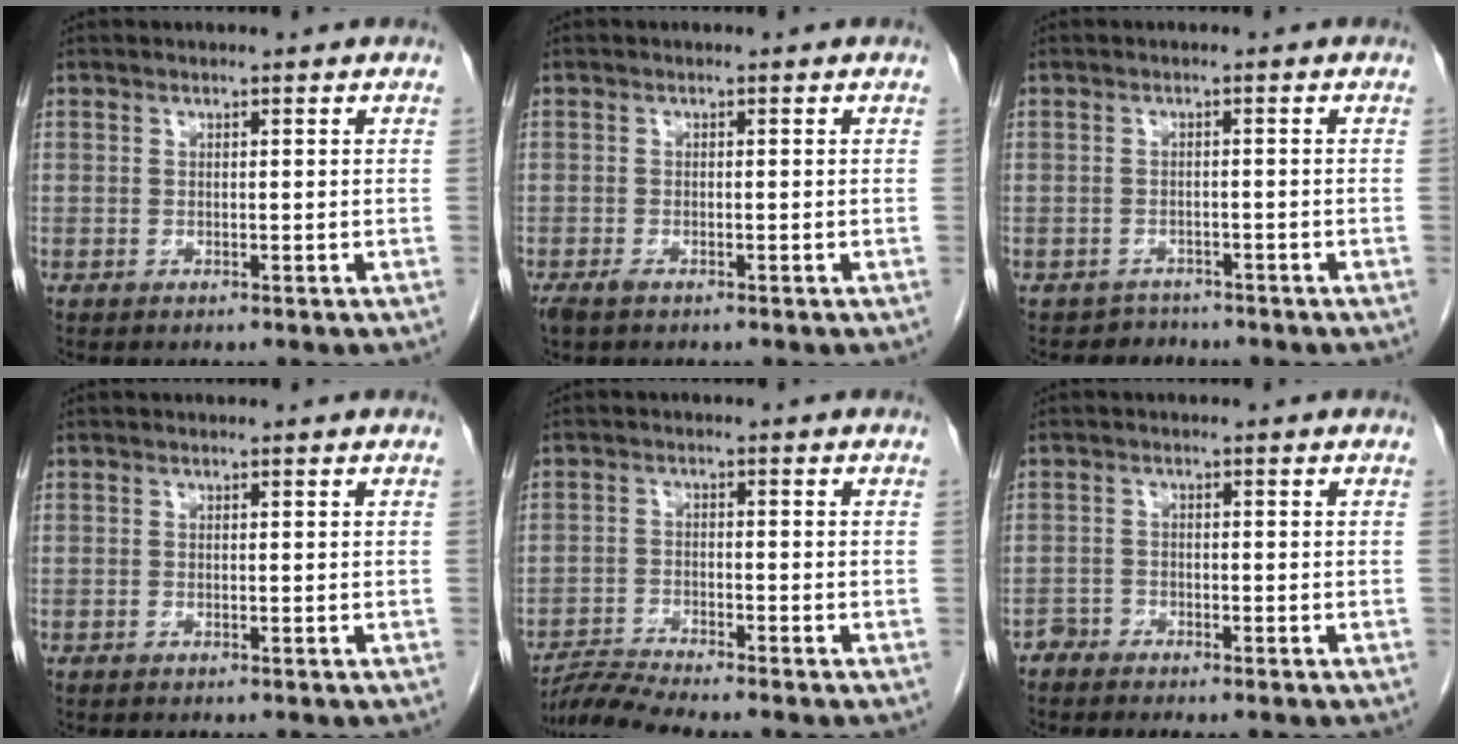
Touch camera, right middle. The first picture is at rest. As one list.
[{"total": 1.7, "force": [-1.2, 0.6, 1.1], "torque": [-0.026, -0.004, -0.019]}, {"total": 2.3, "force": [-1.8, 1.0, -0.9], "torque": [0.013, 0.002, -0.030]}, {"total": 0.0}, {"total": 4.8, "force": [-4.5, -1.4, 0.9], "torque": [-0.026, -0.015, -0.086]}, {"total": 1.6, "force": [-1.6, 0.2, -0.1], "torque": [0.004, -0.001, -0.028]}]